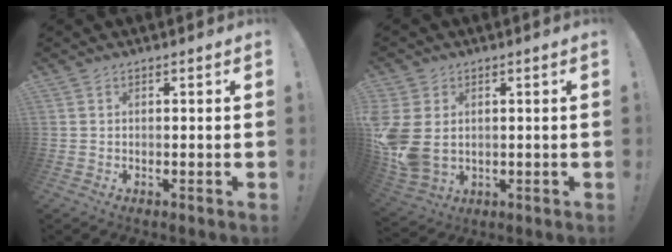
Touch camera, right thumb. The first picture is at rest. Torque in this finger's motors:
{"motor_torque": [-0.43, 1.45, 1.60, 0.28, 0.65]}